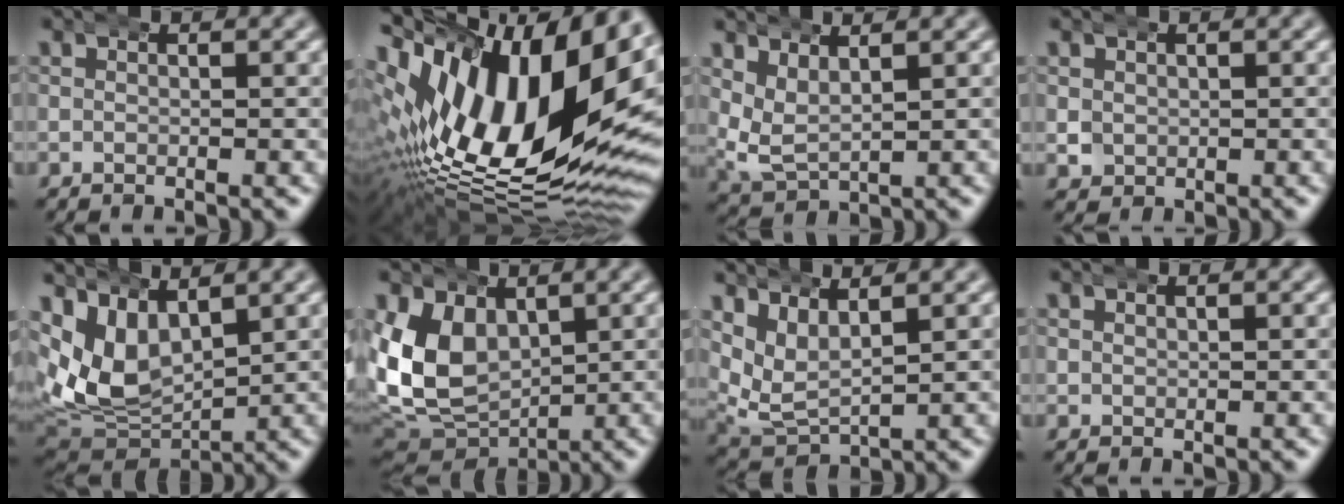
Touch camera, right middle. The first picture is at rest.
{"total": 21.2, "force": [1.0, 11.7, 17.7], "torque": [-0.322, -0.038, 0.045]}
{"total": 4.6, "force": [1.8, 3.4, 2.5], "torque": [-0.077, -0.023, 0.044]}
{"total": 1.2, "force": [0.4, 1.1, 0.2], "torque": [-0.019, -0.008, 0.014]}
{"total": 10.8, "force": [1.8, 8.6, 6.4], "torque": [-0.145, -0.009, 0.030]}
{"total": 10.7, "force": [1.2, 8.5, 6.4], "torque": [-0.152, -0.025, 0.035]}
{"total": 6.8, "force": [2.1, 5.4, 3.5], "torque": [-0.103, -0.022, 0.040]}
{"total": 0.5, "force": [0.4, 0.3, -0.1], "torque": [-0.002, -0.005, 0.011]}